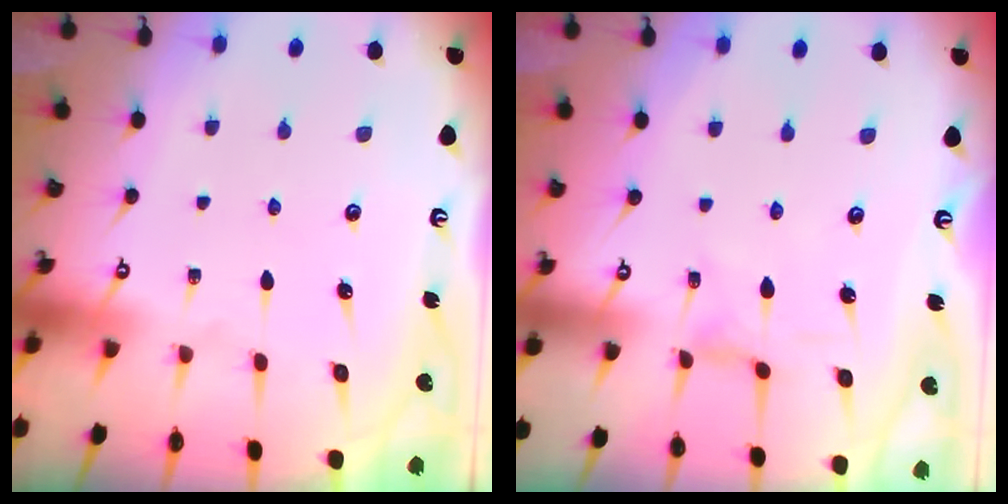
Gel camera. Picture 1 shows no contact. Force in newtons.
{"total": 0.0}